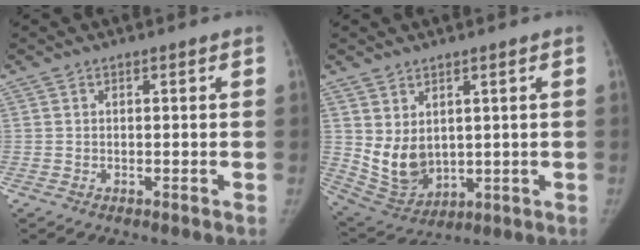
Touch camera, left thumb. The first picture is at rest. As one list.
[{"total": 8.8, "force": [1.8, 6.4, 5.8], "torque": [-0.086, -0.024, 0.060]}]